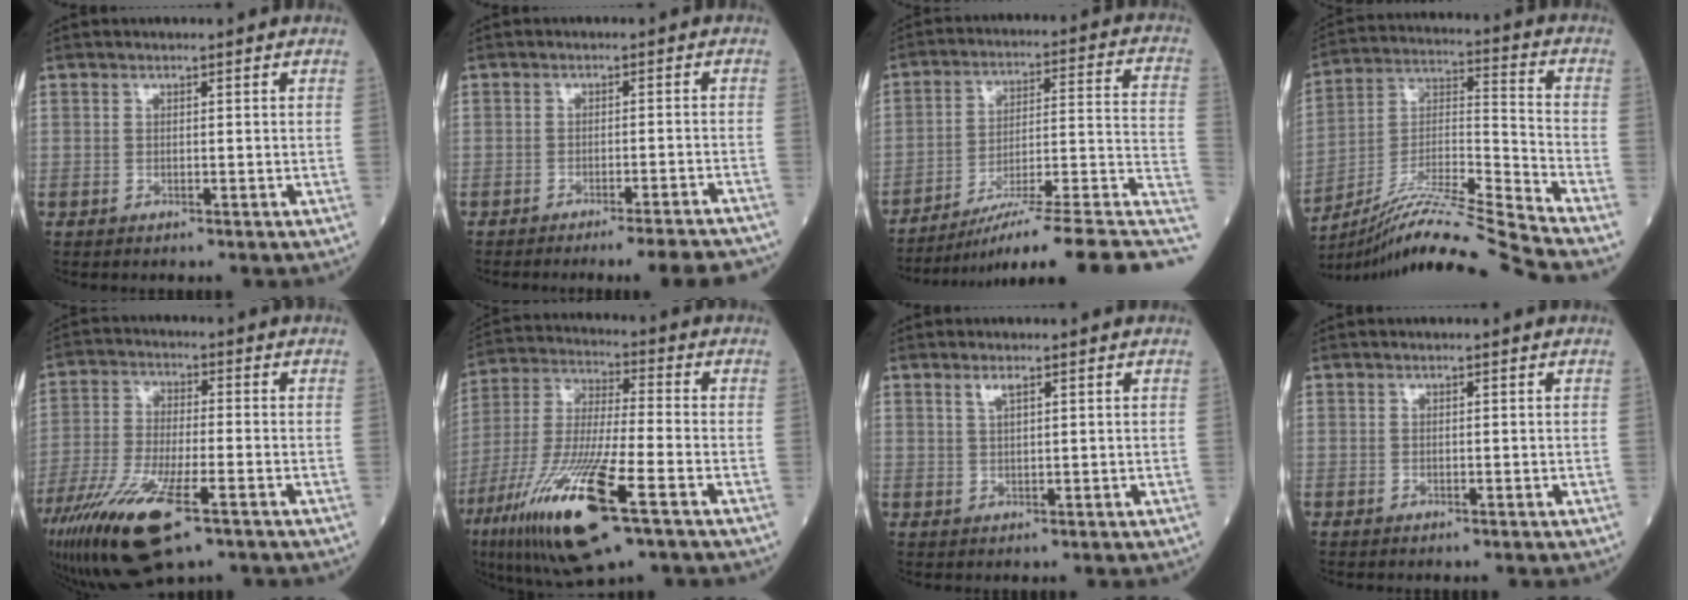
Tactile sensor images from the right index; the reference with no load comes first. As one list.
[{"total": 9.4, "force": [-8.8, -0.6, 3.1], "torque": [-0.014, -0.008, -0.109]}, {"total": 21.4, "force": [-15.4, -0.1, 14.8], "torque": [-0.141, 0.024, -0.231]}, {"total": 17.7, "force": [-15.8, -3.0, 7.5], "torque": [-0.144, 0.010, -0.280]}, {"total": 15.5, "force": [-8.7, 3.5, 12.3], "torque": [-0.257, -0.036, -0.155]}, {"total": 19.2, "force": [-9.0, 2.6, 16.8], "torque": [-0.361, -0.042, -0.160]}, {"total": 1.9, "force": [1.2, 0.3, 1.5], "torque": [-0.032, 0.001, 0.026]}, {"total": 0.0}]